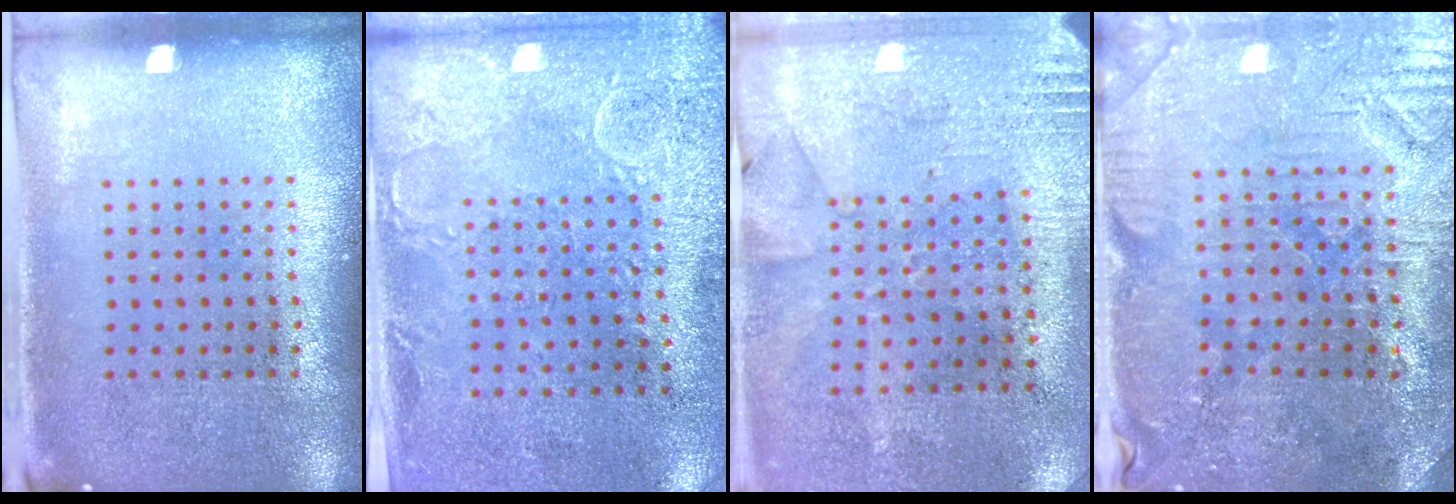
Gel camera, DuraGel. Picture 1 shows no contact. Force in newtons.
{"total": 2.9, "press": 2.3, "slide": 1.7}
{"total": 2.8, "press": 2.2, "slide": 1.7}
{"total": 1.7, "press": 1.6, "slide": 0.5}